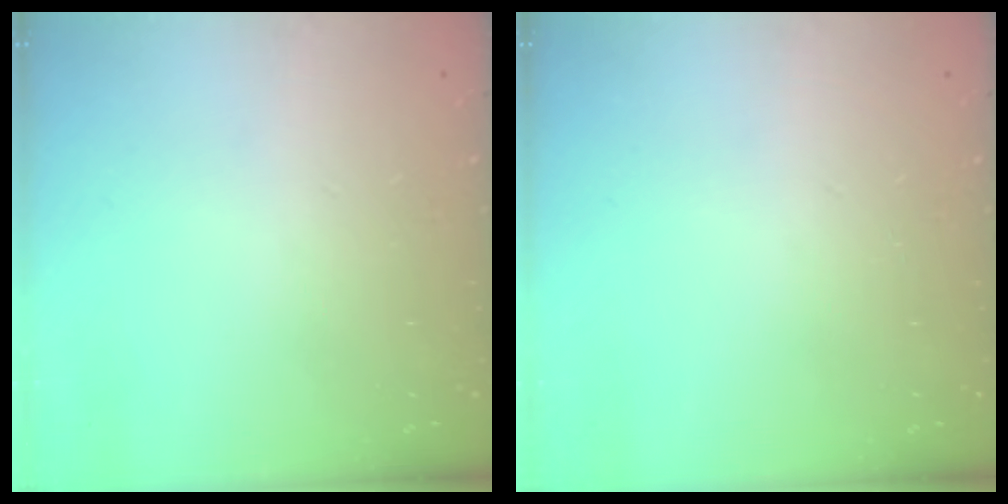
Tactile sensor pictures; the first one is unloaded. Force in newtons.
{"total": 0.0}